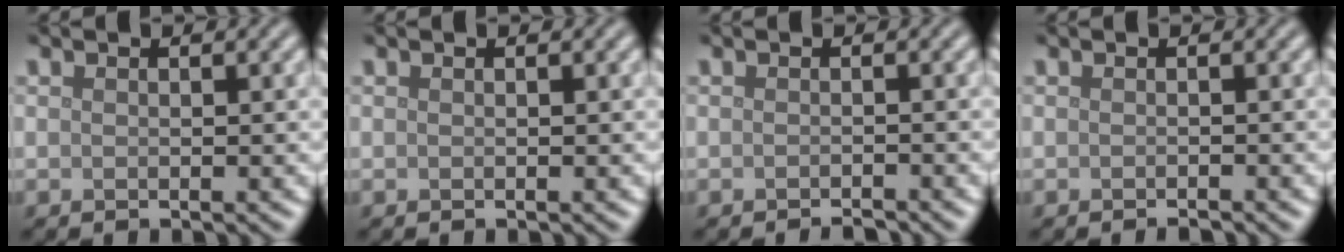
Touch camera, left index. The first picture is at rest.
{"total": 0.0}
{"total": 1.0, "force": [-0.9, 0.1, 0.4], "torque": [-0.004, 0.000, -0.018]}
{"total": 0.7, "force": [-0.6, 0.1, 0.3], "torque": [-0.003, 0.000, -0.011]}